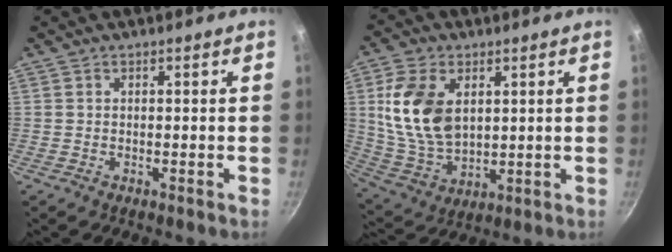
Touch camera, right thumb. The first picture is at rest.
{"total": 14.7, "force": [3.5, 9.5, 10.7], "torque": [-0.191, -0.018, 0.079]}